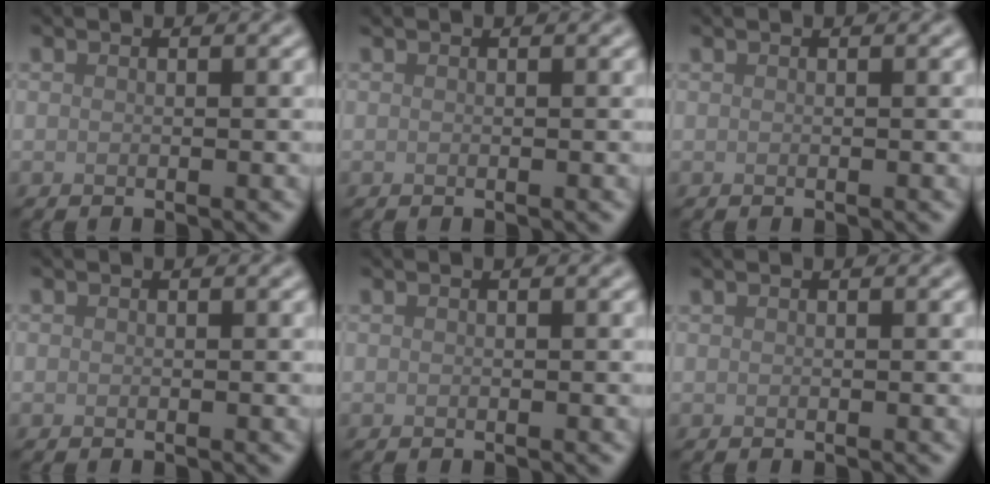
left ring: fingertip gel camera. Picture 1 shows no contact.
{"total": 0.0}
{"total": 0.0}
{"total": 0.0}
{"total": 0.0}
{"total": 0.0}